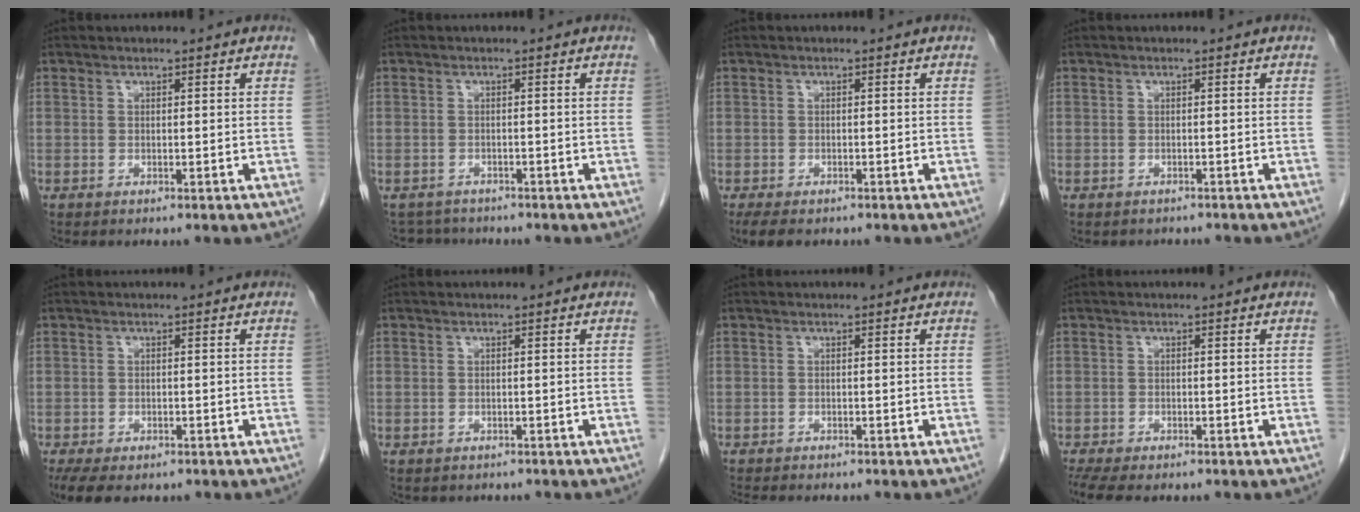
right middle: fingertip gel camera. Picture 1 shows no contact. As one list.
[{"total": 3.3, "force": [-3.1, 1.2, -0.4], "torque": [0.006, -0.003, -0.047]}, {"total": 4.4, "force": [-3.4, 1.9, 2.1], "torque": [-0.037, -0.010, -0.048]}, {"total": 2.3, "force": [-2.0, 1.0, 0.1], "torque": [-0.009, -0.001, -0.027]}, {"total": 8.4, "force": [-6.3, 3.6, 4.1], "torque": [-0.072, -0.011, -0.090]}, {"total": 2.7, "force": [-2.4, 1.2, 0.3], "torque": [-0.010, 0.000, -0.031]}, {"total": 7.5, "force": [-6.6, 1.8, 3.0], "torque": [-0.044, -0.005, -0.092]}, {"total": 9.7, "force": [-8.0, 3.1, 4.5], "torque": [-0.088, -0.010, -0.116]}]